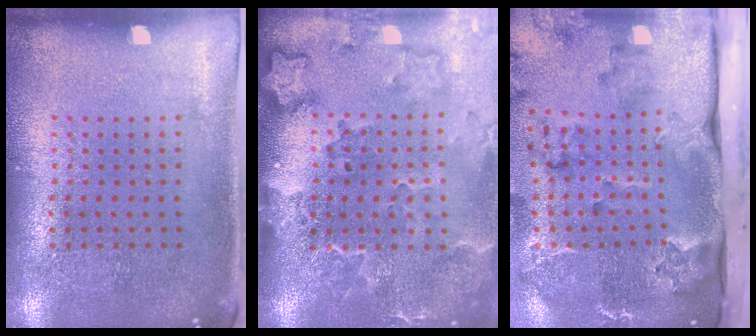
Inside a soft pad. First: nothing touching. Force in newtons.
{"total": 3.0, "press": 2.3, "slide": 1.9}
{"total": 3.8, "press": 2.7, "slide": 2.7}